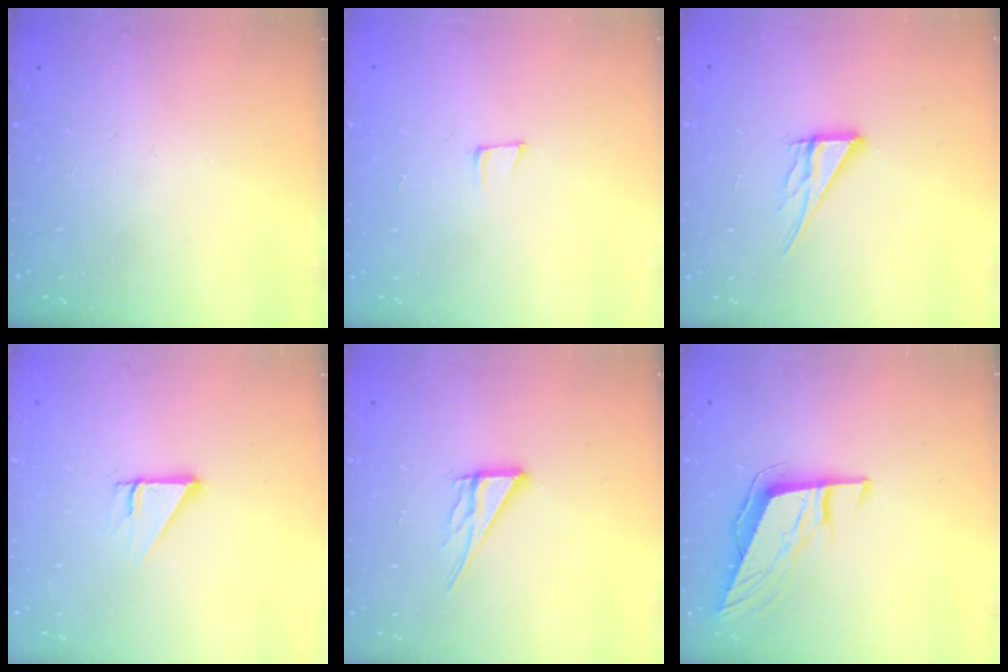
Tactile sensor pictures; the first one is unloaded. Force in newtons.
{"total": 6.7, "press": 5.8, "slide": 3.2}
{"total": 9.3, "press": 9.2, "slide": 0.9}
{"total": 2.7, "press": 2.7, "slide": 0.1}
{"total": 9.3, "press": 9.2, "slide": 0.9}
{"total": 10.2, "press": 9.6, "slide": 3.5}